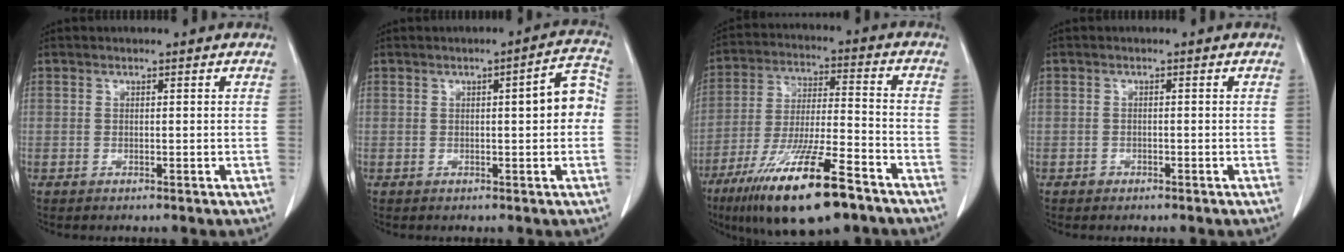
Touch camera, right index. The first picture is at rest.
{"total": 5.4, "force": [0.2, 1.1, 5.3], "torque": [-0.064, 0.020, -0.002]}
{"total": 18.4, "force": [-11.8, 2.7, 13.8], "torque": [-0.251, -0.039, -0.208]}
{"total": 0.8, "force": [-0.6, 0.6, -0.1], "torque": [-0.004, 0.003, -0.013]}